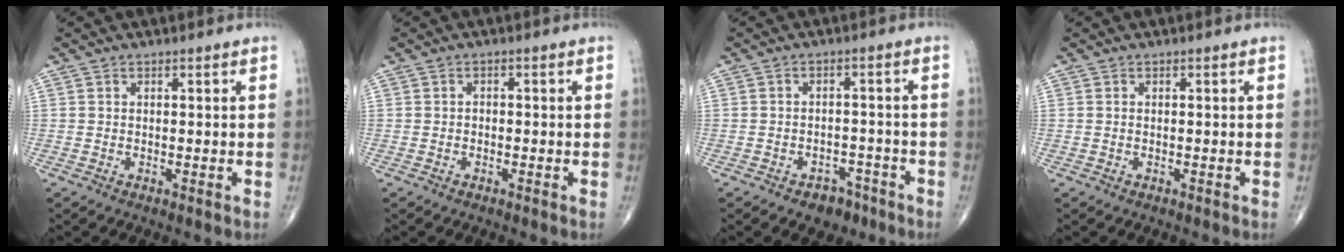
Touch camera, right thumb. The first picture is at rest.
{"total": 0.7, "force": [-0.3, 0.5, 0.3], "torque": [0.001, 0.002, -0.007]}
{"total": 4.8, "force": [-3.1, 3.2, 1.8], "torque": [-0.006, 0.025, -0.039]}
{"total": 0.0}